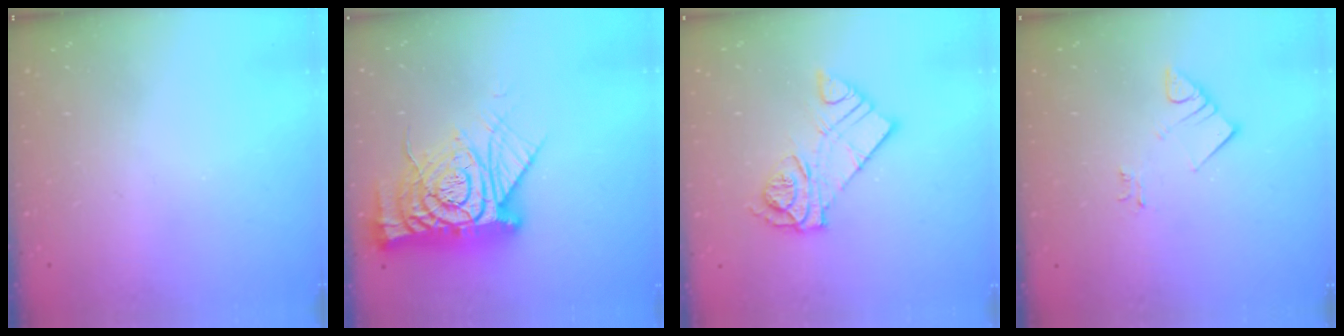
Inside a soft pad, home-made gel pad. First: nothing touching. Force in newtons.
{"total": 22.0, "press": 21.9, "slide": 2.2}
{"total": 12.1, "press": 12.1, "slide": 1.0}
{"total": 3.5, "press": 3.5, "slide": 0.2}